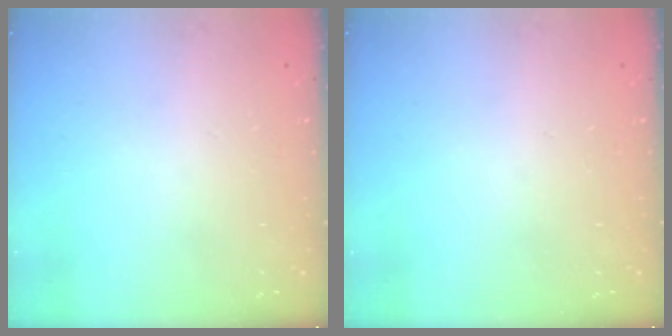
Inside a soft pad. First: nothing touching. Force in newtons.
{"total": 0.0}